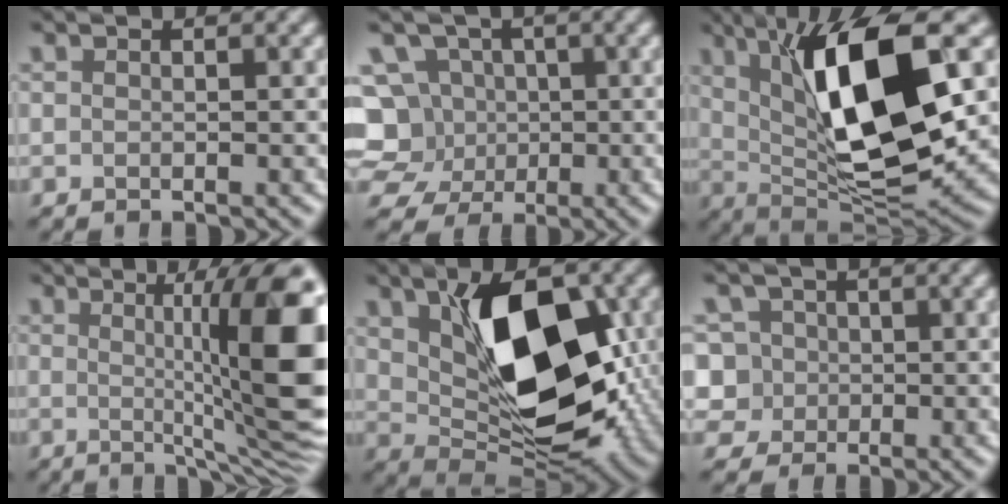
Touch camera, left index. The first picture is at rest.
{"total": 7.4, "force": [-0.2, 7.0, 2.4], "torque": [-0.040, 0.035, -0.042]}
{"total": 12.5, "force": [2.8, 4.2, 11.4], "torque": [-0.180, -0.008, 0.052]}
{"total": 12.9, "force": [0.3, 2.7, 12.6], "torque": [-0.132, -0.005, 0.012]}
{"total": 11.2, "force": [1.6, 6.4, 9.0], "torque": [-0.140, -0.006, 0.038]}
{"total": 6.1, "force": [0.0, 5.8, 2.1], "torque": [-0.035, 0.031, -0.021]}